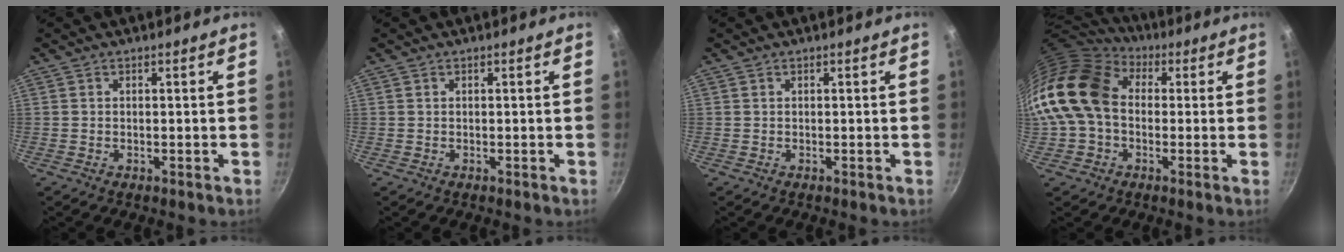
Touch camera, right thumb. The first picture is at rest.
{"total": 0.0}
{"total": 0.0}
{"total": 17.7, "force": [1.0, 13.3, 11.7], "torque": [-0.215, 0.035, 0.006]}